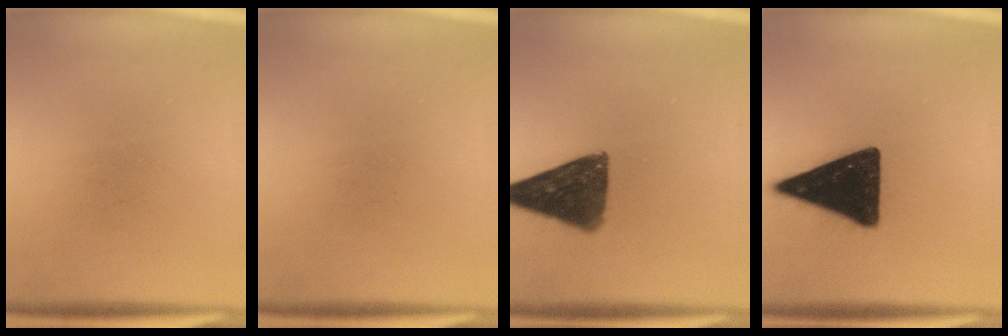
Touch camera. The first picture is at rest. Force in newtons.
{"total": 0.0}
{"total": 11.7}
{"total": 16.9}